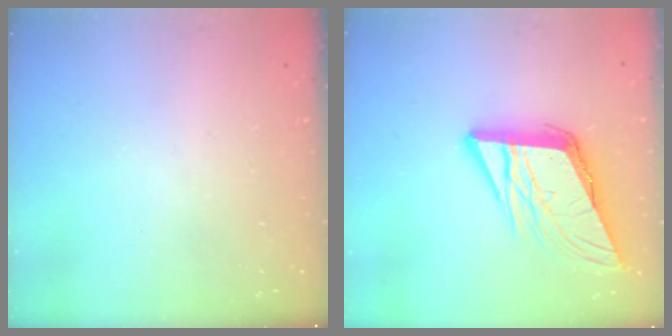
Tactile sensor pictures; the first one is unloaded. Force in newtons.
{"total": 13.7, "press": 13.4, "slide": 2.6}